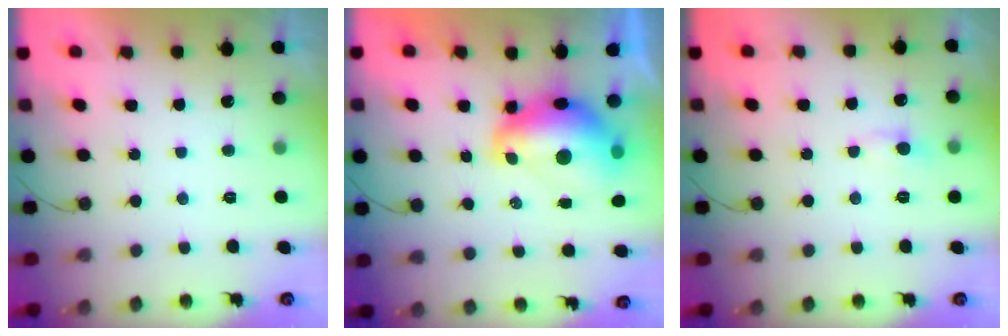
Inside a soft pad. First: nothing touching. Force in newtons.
{"total": 12.0, "press": 11.9, "slide": 1.0}
{"total": 4.0, "press": 3.9, "slide": 0.5}